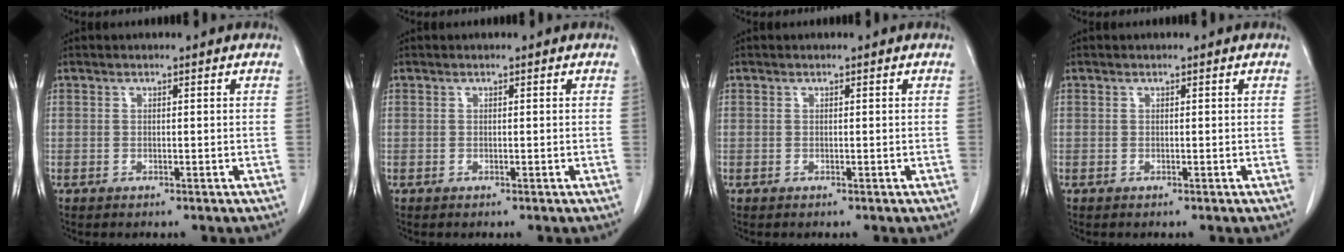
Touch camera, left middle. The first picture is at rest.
{"total": 0.0}
{"total": 0.0}
{"total": 0.0}